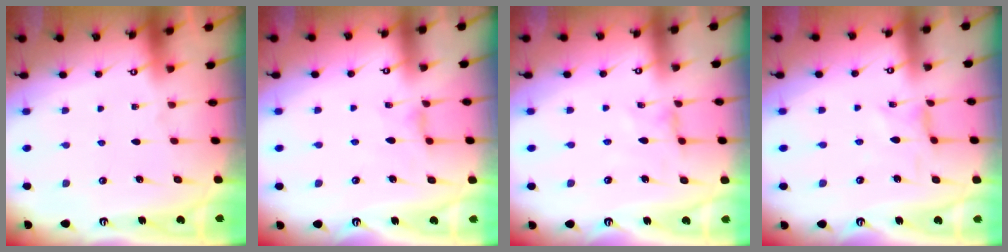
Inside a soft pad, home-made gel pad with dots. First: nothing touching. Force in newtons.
{"total": 2.1, "press": 2.0, "slide": 0.4}
{"total": 0.0}
{"total": 1.1, "press": 1.0, "slide": 0.3}